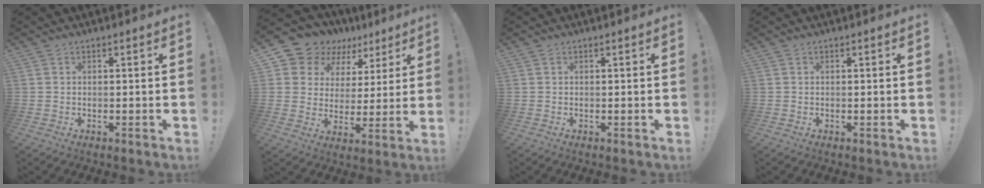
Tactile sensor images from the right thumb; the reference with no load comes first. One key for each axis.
{"total": 11.2, "fx": 8.0, "fy": 7.5, "fz": 2.5, "tx": -0.055, "ty": -0.063, "tz": 0.153}
{"total": 0.0}
{"total": 0.0}